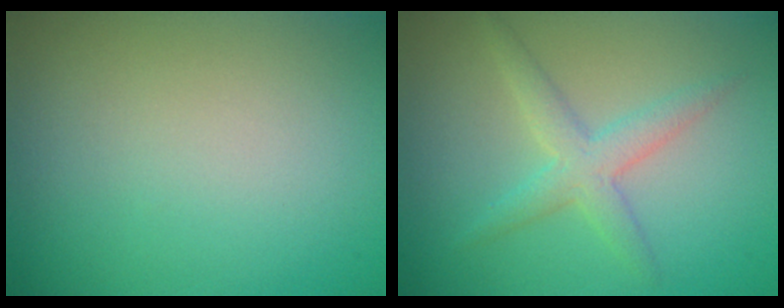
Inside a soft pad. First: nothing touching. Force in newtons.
{"total": 2.9, "press": 2.9, "slide": 0.0}